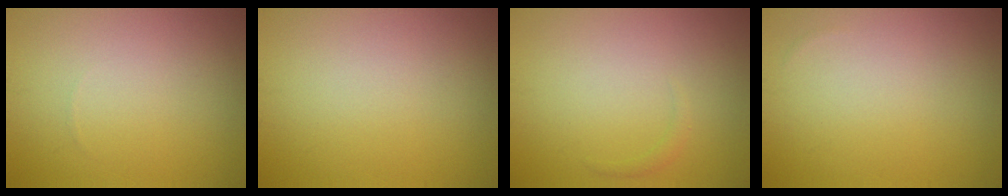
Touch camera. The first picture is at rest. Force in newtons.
{"total": 0.0}
{"total": 0.6, "press": 0.6, "slide": 0.1}
{"total": 0.0}